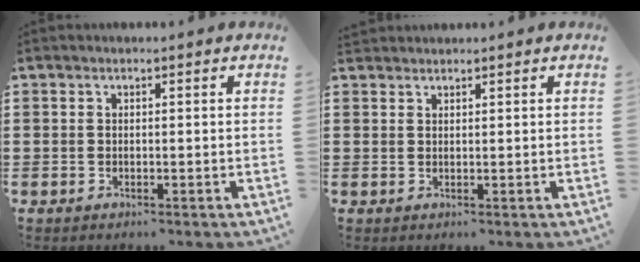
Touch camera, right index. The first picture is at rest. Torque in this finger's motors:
{"motor_torque": [-0.75, 1.38, -0.02, 0.01]}